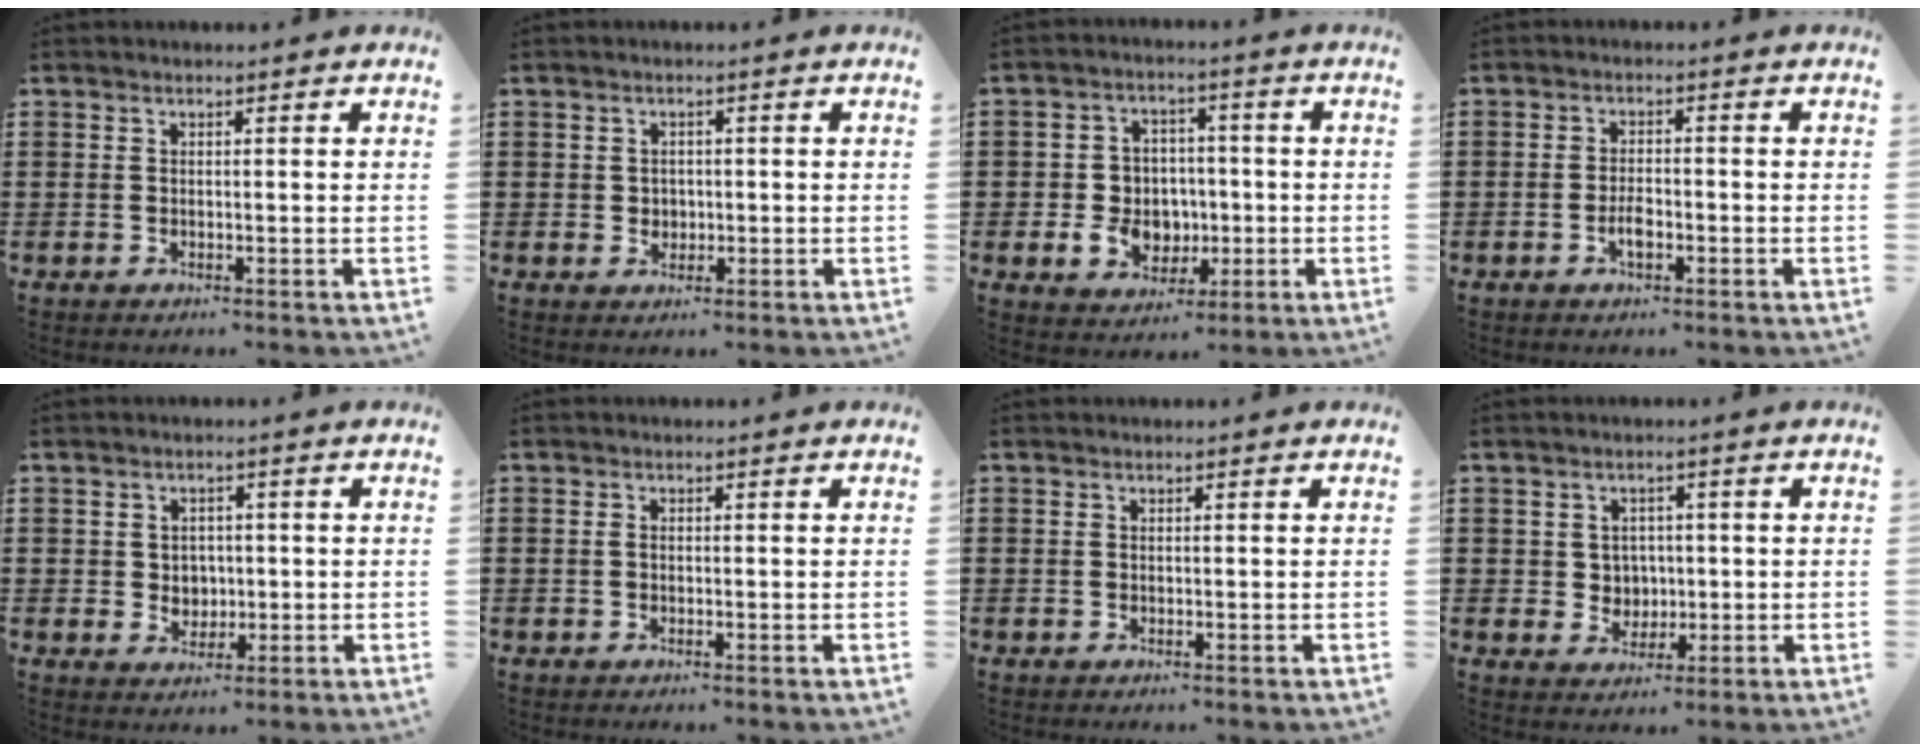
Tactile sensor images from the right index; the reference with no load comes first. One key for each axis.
{"total": 1.7, "fx": 0.0, "fy": 1.7, "fz": 0.3, "tx": -0.014, "ty": 0.008, "tz": -0.002}
{"total": 7.3, "fx": -1.0, "fy": 6.4, "fz": 3.4, "tx": -0.077, "ty": 0.015, "tz": -0.014}
{"total": 2.9, "fx": -1.2, "fy": 1.2, "fz": 2.4, "tx": -0.052, "ty": 0.000, "tz": -0.023}
{"total": 2.8, "fx": 0.1, "fy": 2.7, "fz": 0.9, "tx": -0.021, "ty": 0.007, "tz": -0.003}
{"total": 0.6, "fx": -0.2, "fy": 0.3, "fz": 0.5, "tx": -0.014, "ty": -0.004, "tz": -0.002}
{"total": 0.0}
{"total": 3.3, "fx": 0.5, "fy": 3.1, "fz": 0.8, "tx": -0.022, "ty": 0.008, "tz": 0.005}